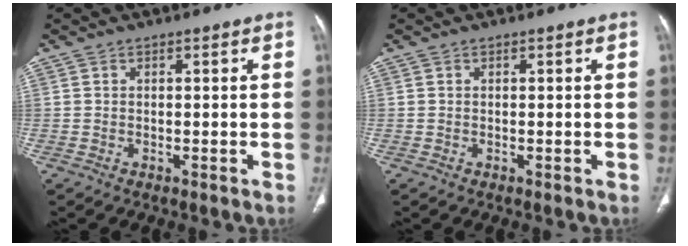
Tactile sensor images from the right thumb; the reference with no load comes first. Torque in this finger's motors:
{"motor_torque": [0.05, 0.05, -0.03, -0.03, 0.00]}